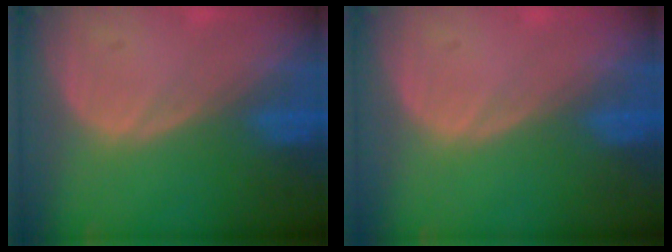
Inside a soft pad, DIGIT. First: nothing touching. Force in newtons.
{"total": 0.0}